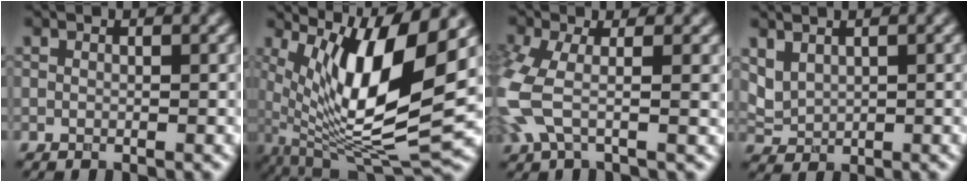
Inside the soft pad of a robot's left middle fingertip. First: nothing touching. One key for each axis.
{"total": 12.2, "fx": 3.0, "fy": 3.4, "fz": 11.4, "tx": -0.210, "ty": -0.006, "tz": 0.072}
{"total": 5.6, "fx": -1.2, "fy": 2.2, "fz": 5.0, "tx": -0.148, "ty": -0.005, "tz": -0.024}
{"total": 1.4, "fx": 1.1, "fy": 0.8, "fz": 0.5, "tx": -0.027, "ty": 0.002, "tz": 0.039}